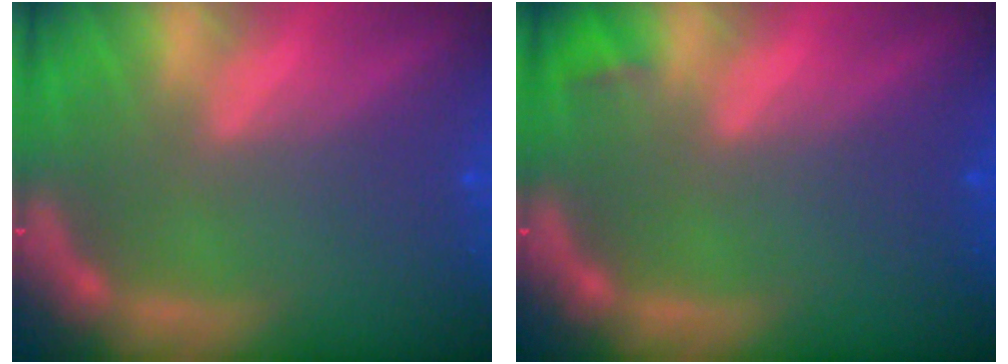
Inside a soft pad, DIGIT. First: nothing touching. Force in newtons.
{"total": 0.9}